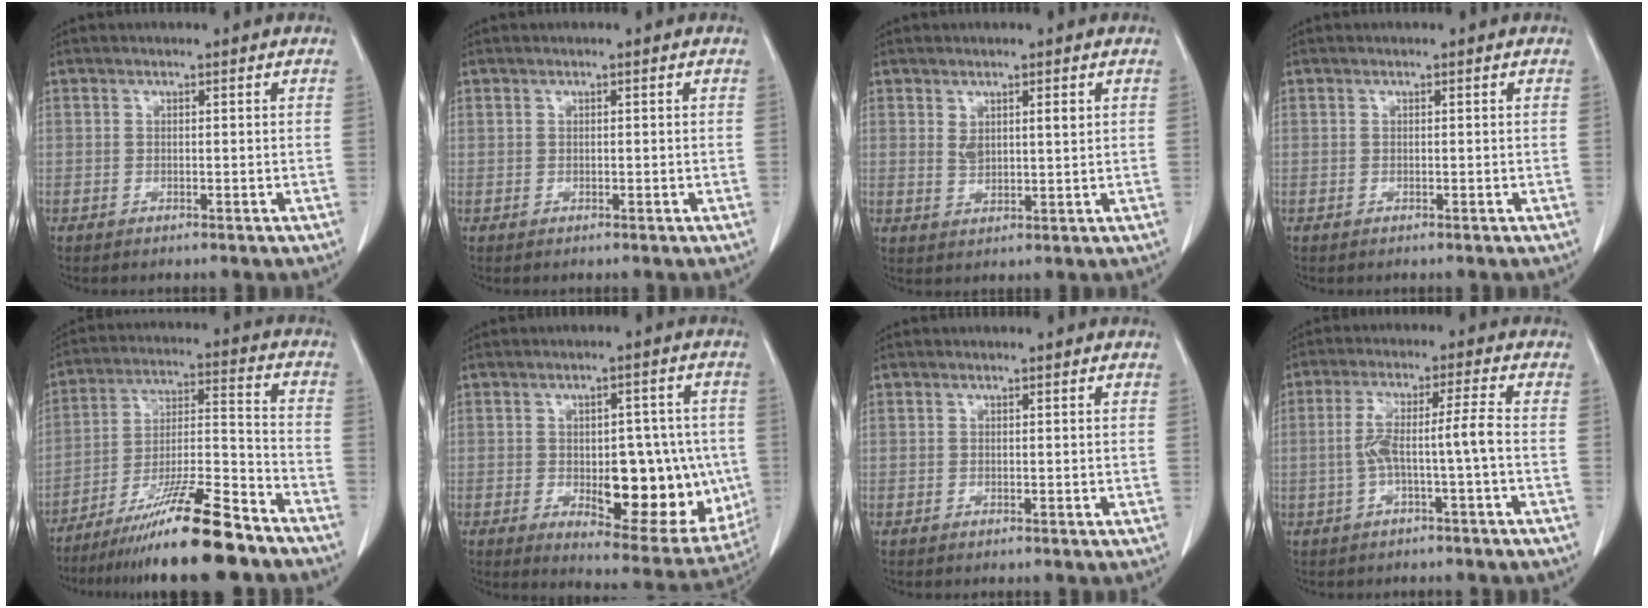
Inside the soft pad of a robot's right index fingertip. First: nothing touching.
{"total": 0.0}
{"total": 3.4, "force": [1.4, 1.4, 2.7], "torque": [-0.052, 0.004, 0.032]}
{"total": 0.0}
{"total": 16.8, "force": [-13.2, 0.4, 10.4], "torque": [-0.193, -0.015, -0.224]}
{"total": 15.8, "force": [-2.2, 6.7, 14.2], "torque": [-0.172, 0.002, -0.008]}
{"total": 0.0}
{"total": 6.2, "force": [-1.3, -0.3, 6.0], "torque": [-0.121, 0.024, -0.019]}